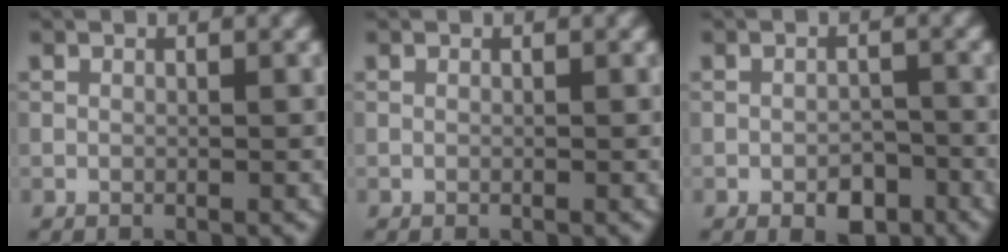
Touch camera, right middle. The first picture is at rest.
{"total": 0.0}
{"total": 2.8, "force": [-1.6, 1.5, 1.8], "torque": [-0.026, 0.000, -0.023]}